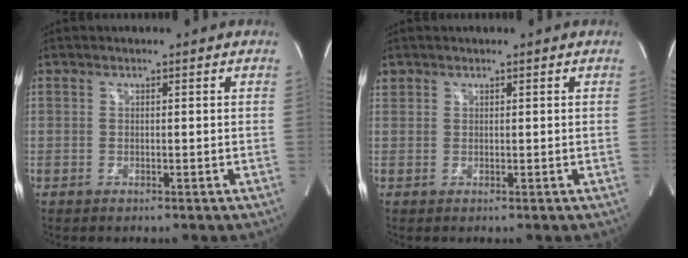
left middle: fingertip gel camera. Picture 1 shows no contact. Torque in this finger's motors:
{"motor_torque": [0.20, -0.19, 0.04, 0.01]}